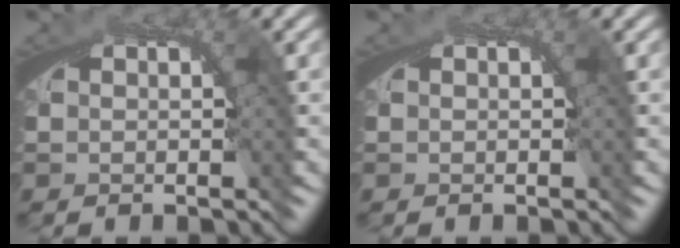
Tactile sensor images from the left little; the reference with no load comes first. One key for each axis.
{"total": 0.0}